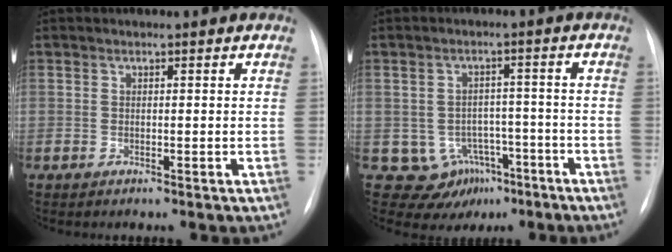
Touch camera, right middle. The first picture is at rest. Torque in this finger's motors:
{"motor_torque": [-0.46, -0.23, -0.13, -0.03]}